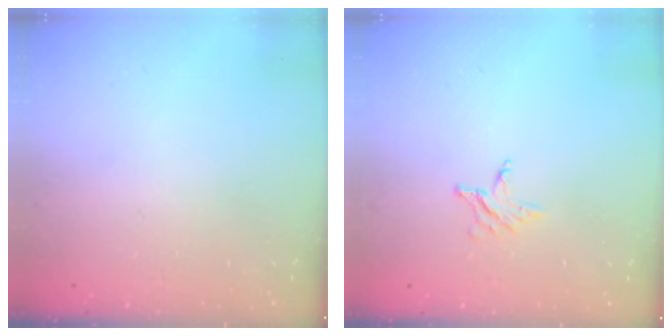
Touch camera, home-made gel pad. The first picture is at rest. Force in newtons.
{"total": 2.8, "press": 2.7, "slide": 0.4}